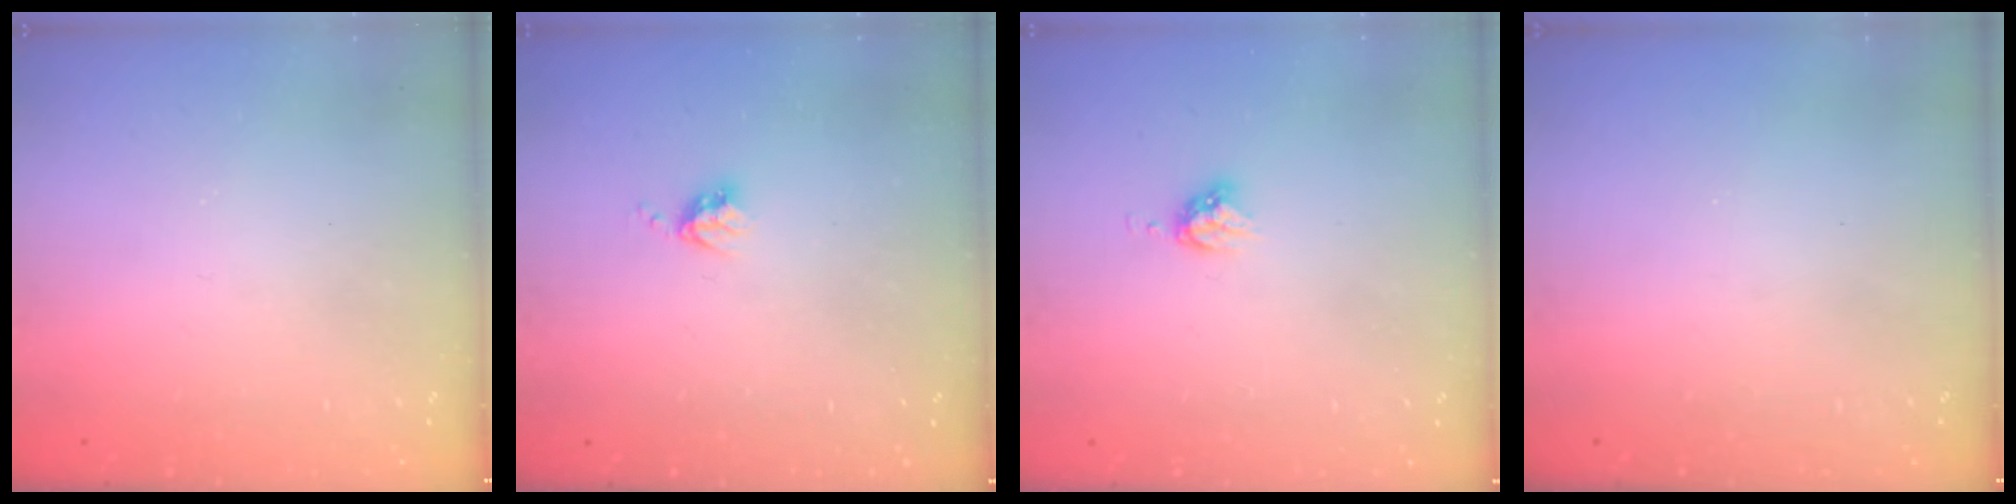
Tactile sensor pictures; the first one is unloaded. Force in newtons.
{"total": 3.8, "press": 3.8, "slide": 0.5}
{"total": 4.8, "press": 4.7, "slide": 0.7}
{"total": 0.0}